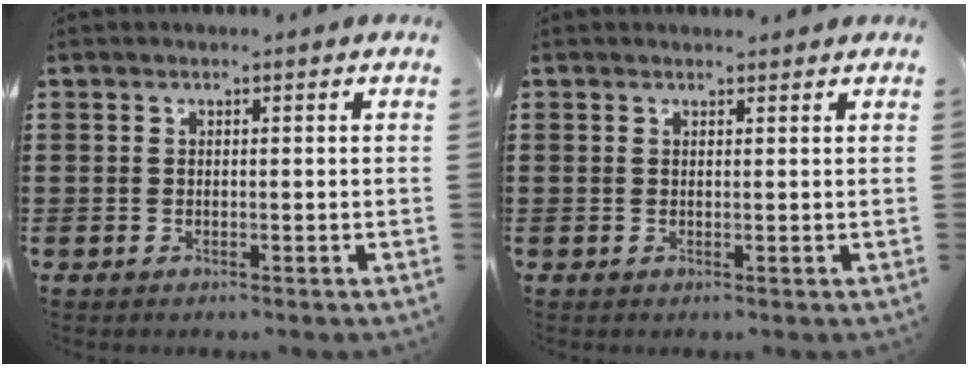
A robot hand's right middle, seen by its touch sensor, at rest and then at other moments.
{"total": 0.9, "force": [0.9, 0.0, 0.0], "torque": [-0.001, 0.000, 0.017]}